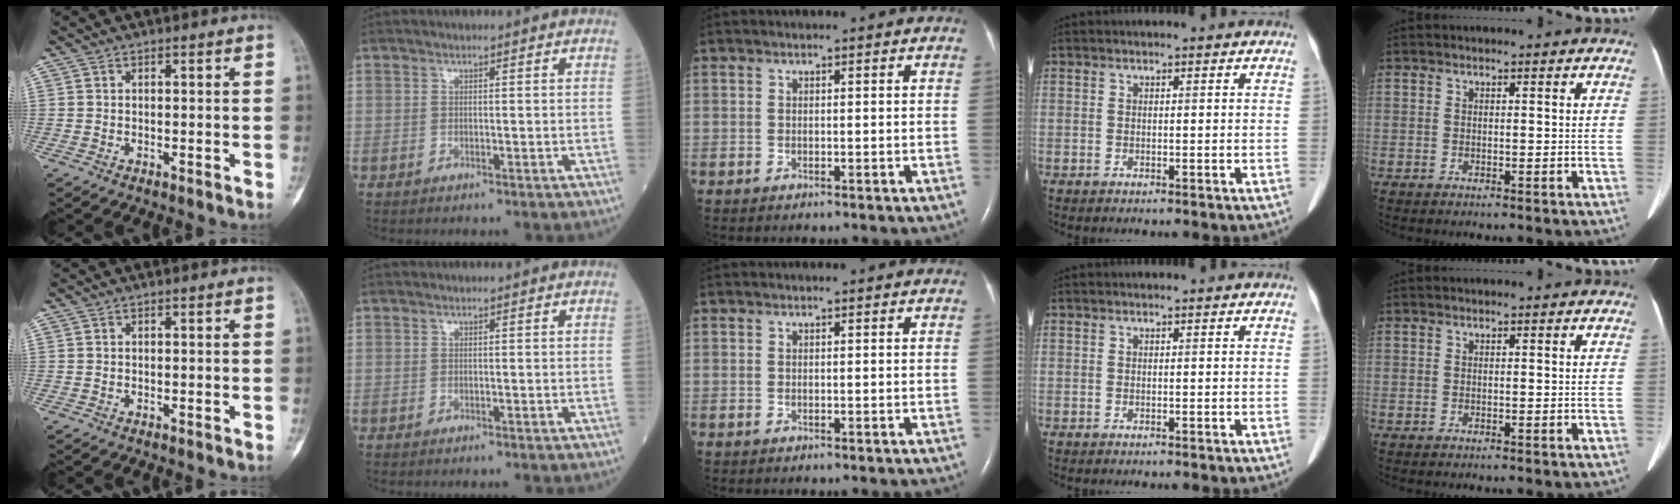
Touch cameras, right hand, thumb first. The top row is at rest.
{}